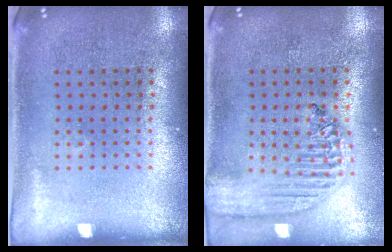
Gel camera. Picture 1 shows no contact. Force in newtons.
{"total": 2.2, "press": 1.9, "slide": 1.1}